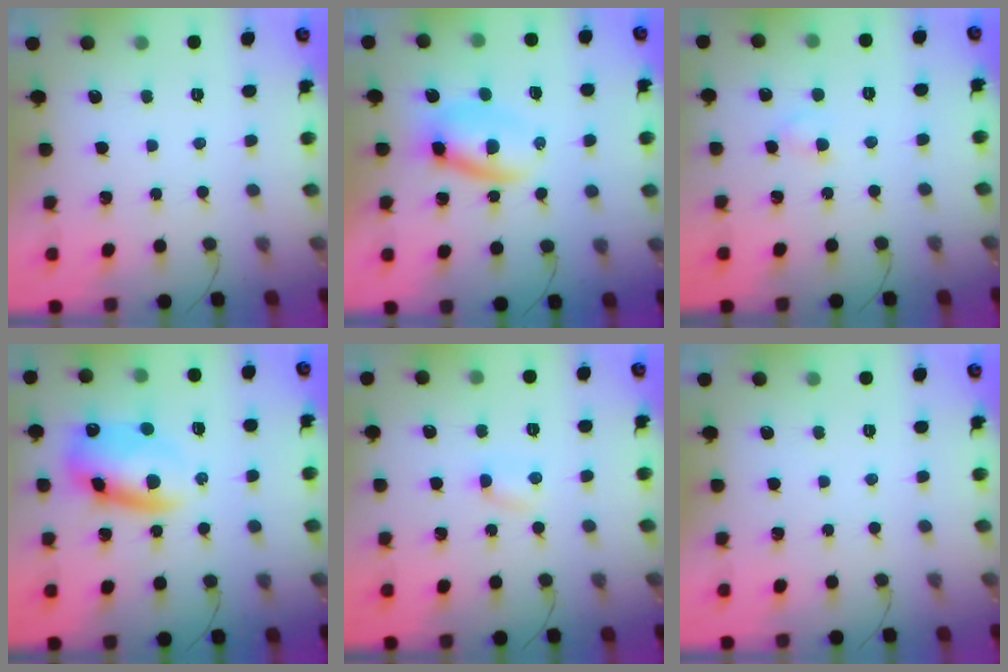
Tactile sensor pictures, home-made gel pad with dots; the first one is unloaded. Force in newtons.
{"total": 5.1, "press": 5.0, "slide": 1.1}
{"total": 2.3, "press": 2.0, "slide": 1.0}
{"total": 11.1, "press": 10.9, "slide": 2.3}
{"total": 1.8, "press": 1.7, "slide": 0.5}
{"total": 0.0}